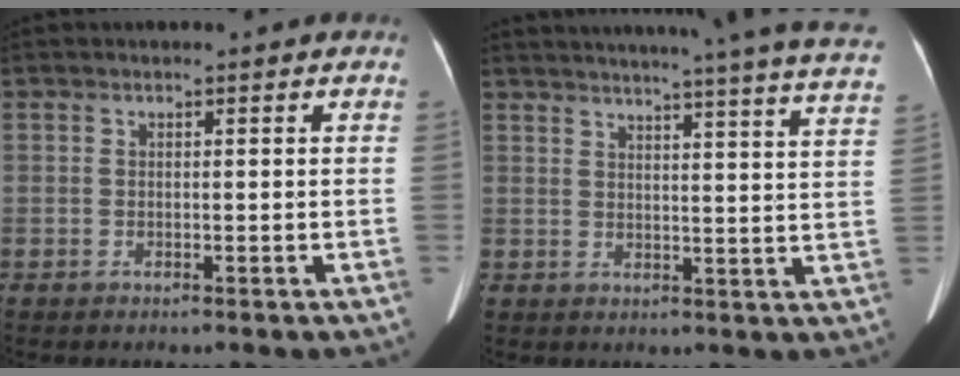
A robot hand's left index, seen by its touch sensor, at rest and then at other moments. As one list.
[{"total": 29.1, "force": [26.5, -0.5, 12.0], "torque": [-0.182, -0.065, 0.309]}]